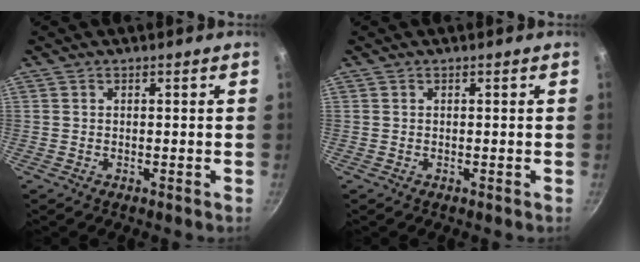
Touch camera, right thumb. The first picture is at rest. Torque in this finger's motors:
{"motor_torque": [-0.09, 0.02, 0.05, -0.04, 0.00]}